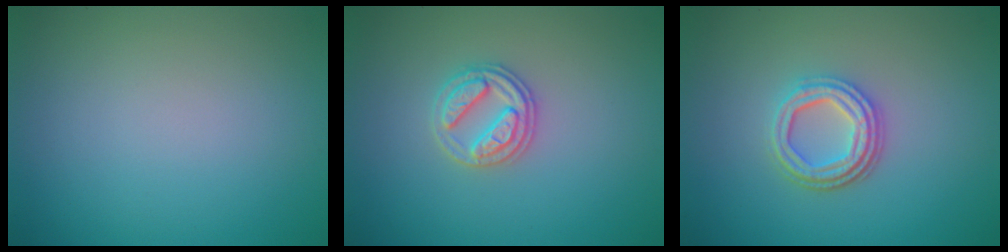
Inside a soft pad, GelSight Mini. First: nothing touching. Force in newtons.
{"total": 2.7, "press": 2.7, "slide": 0.5}
{"total": 3.6, "press": 3.0, "slide": 2.0}